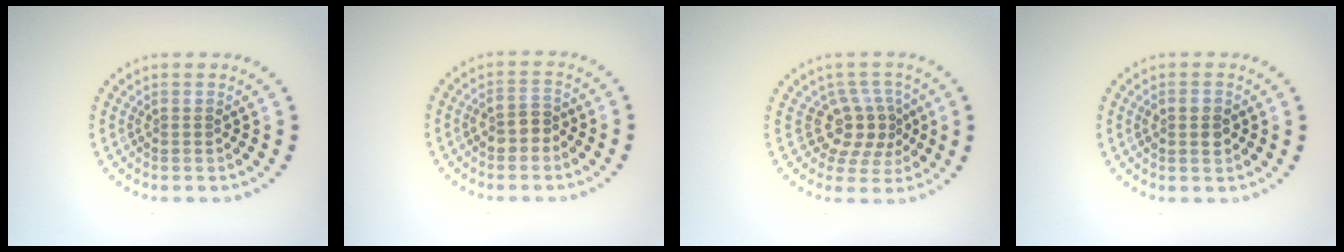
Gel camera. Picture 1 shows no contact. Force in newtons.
{"total": 2.1, "press": 2.0, "slide": 0.6}
{"total": 3.4, "press": 2.6, "slide": 2.2}
{"total": 1.8, "press": 1.8, "slide": 0.1}